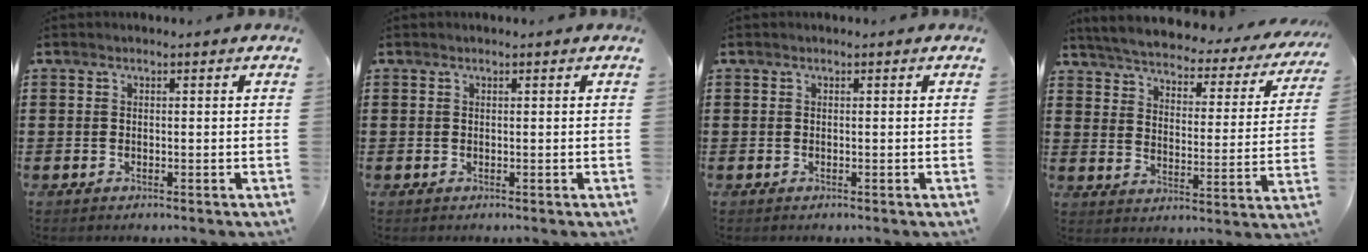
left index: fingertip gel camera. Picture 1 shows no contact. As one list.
[{"total": 0.0}, {"total": 0.0}, {"total": 3.4, "force": [3.3, 0.0, 0.9], "torque": [-0.040, -0.033, 0.047]}]